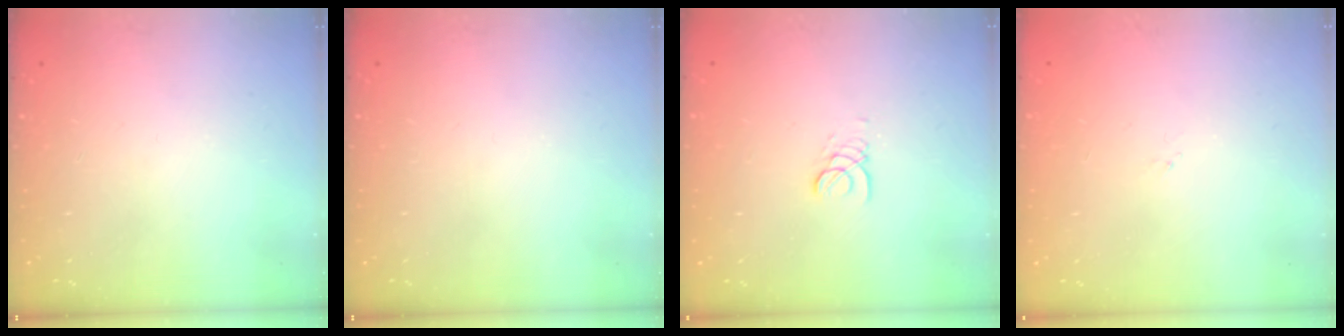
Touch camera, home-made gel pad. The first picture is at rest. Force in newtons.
{"total": 0.0}
{"total": 1.4, "press": 1.4, "slide": 0.2}
{"total": 0.0}